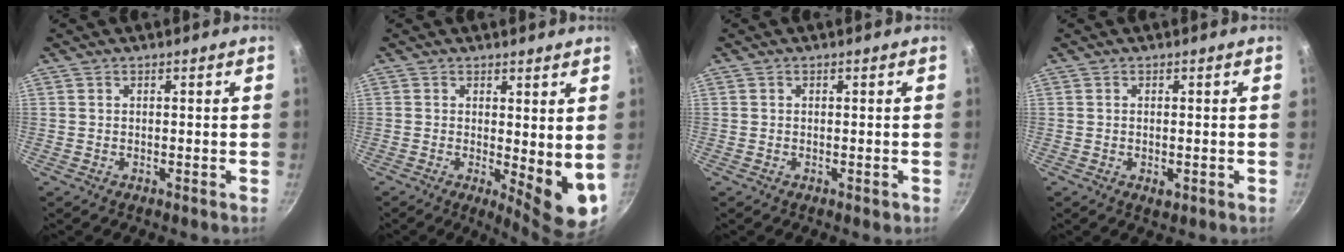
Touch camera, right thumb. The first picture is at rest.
{"total": 8.5, "force": [0.3, 3.1, 7.9], "torque": [-0.094, -0.021, 0.009]}
{"total": 0.6, "force": [-0.3, 0.4, 0.4], "torque": [-0.003, 0.002, -0.004]}
{"total": 1.8, "force": [-0.5, 1.0, 1.4], "torque": [-0.022, -0.003, -0.006]}